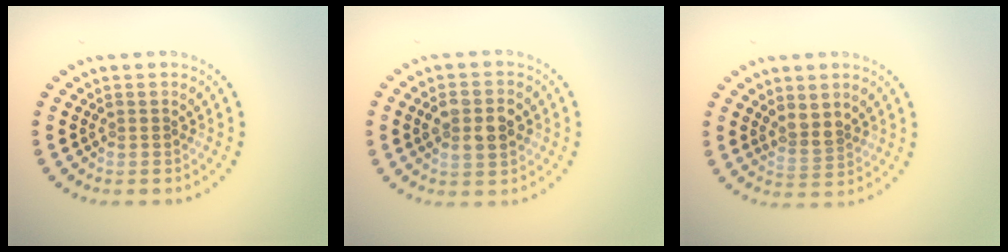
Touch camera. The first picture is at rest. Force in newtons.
{"total": 3.5, "press": 3.5, "slide": 0.1}
{"total": 2.2, "press": 1.8, "slide": 1.1}